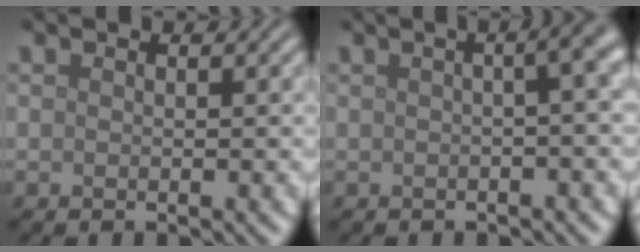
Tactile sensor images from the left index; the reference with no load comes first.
{"total": 5.6, "force": [0.8, 2.2, 5.1], "torque": [-0.029, 0.026, -0.002]}